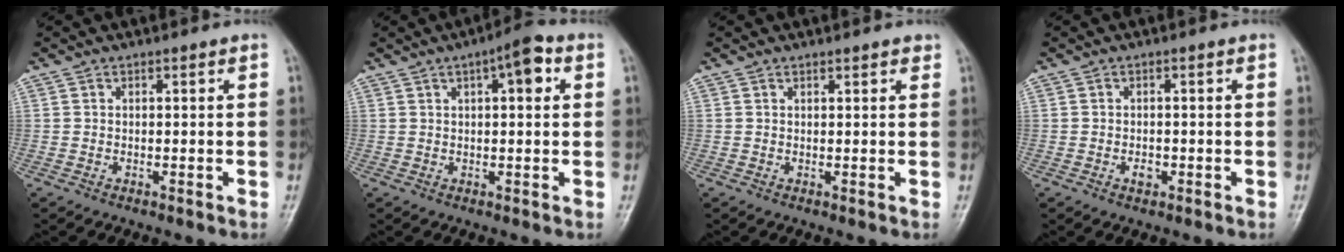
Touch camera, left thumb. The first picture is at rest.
{"total": 6.3, "force": [2.2, 2.1, 5.5], "torque": [-0.069, 0.011, 0.024]}
{"total": 1.5, "force": [1.1, 0.5, 0.8], "torque": [-0.006, -0.003, 0.012]}
{"total": 1.7, "force": [-0.7, 1.1, 1.1], "torque": [-0.015, 0.005, -0.010]}